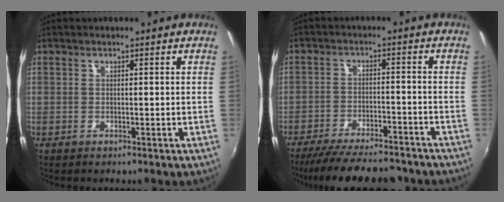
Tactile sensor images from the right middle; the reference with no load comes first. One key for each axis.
{"total": 16.6, "fx": -14.4, "fy": 3.9, "fz": 7.4, "tx": -0.150, "ty": -0.018, "tz": -0.212}